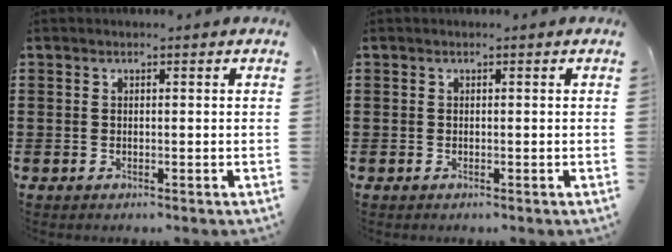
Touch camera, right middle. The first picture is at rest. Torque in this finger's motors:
{"motor_torque": [-0.27, 0.43, -0.05, 0.00]}